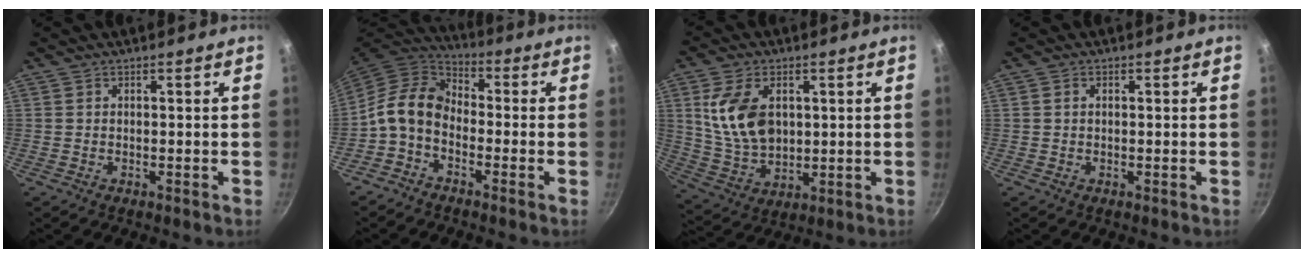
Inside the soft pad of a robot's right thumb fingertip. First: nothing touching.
{"total": 9.7, "force": [-2.4, 6.9, 6.5], "torque": [-0.113, 0.043, -0.067]}
{"total": 13.2, "force": [2.8, 8.6, 9.6], "torque": [-0.165, -0.021, 0.065]}
{"total": 0.8, "force": [0.2, 0.6, 0.6], "torque": [-0.009, 0.004, 0.003]}